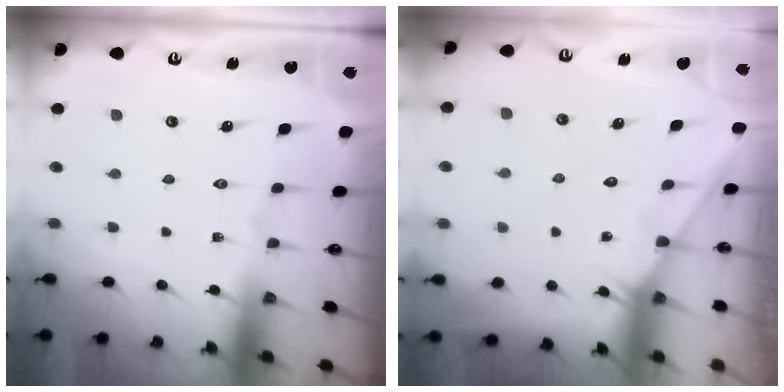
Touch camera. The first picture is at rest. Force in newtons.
{"total": 1.8, "press": 1.8, "slide": 0.1}